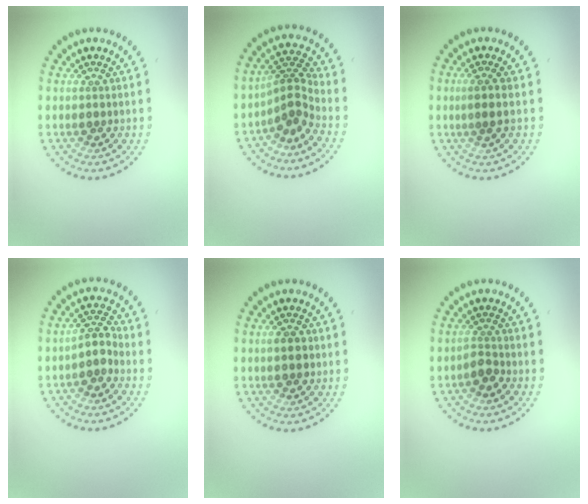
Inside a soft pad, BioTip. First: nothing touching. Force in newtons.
{"total": 3.0, "press": 2.0, "slide": 2.2}
{"total": 1.6, "press": 1.4, "slide": 0.7}
{"total": 2.4, "press": 2.0, "slide": 1.2}
{"total": 2.4, "press": 2.3, "slide": 0.2}
{"total": 1.5, "press": 1.1, "slide": 1.0}